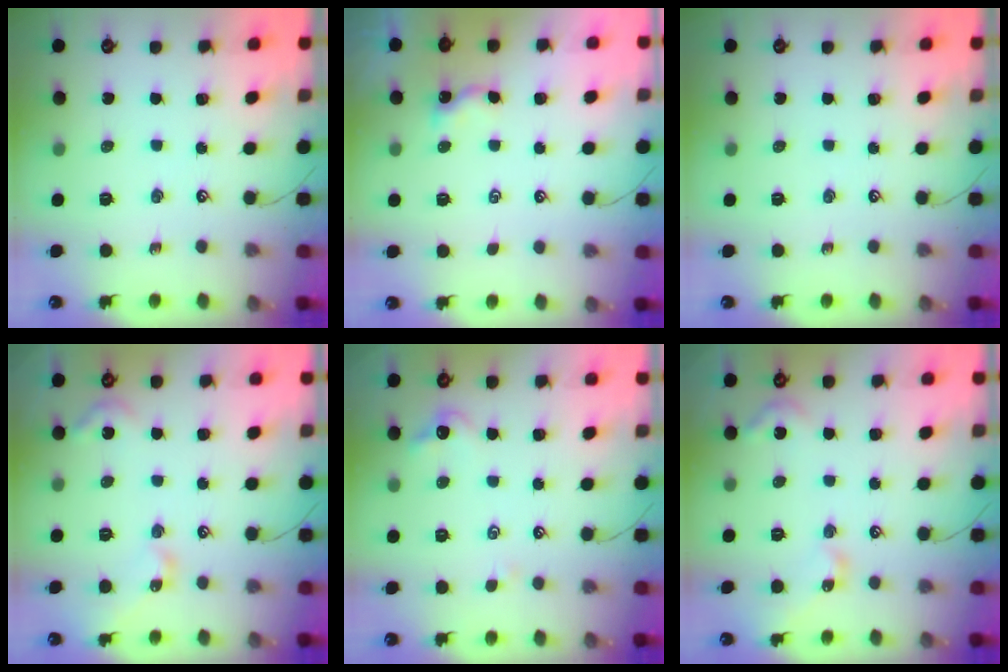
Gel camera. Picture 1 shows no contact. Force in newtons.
{"total": 3.3, "press": 3.3, "slide": 0.1}
{"total": 0.0}
{"total": 7.6, "press": 7.5, "slide": 0.7}
{"total": 2.3, "press": 2.3, "slide": 0.4}
{"total": 7.6, "press": 7.5, "slide": 0.7}